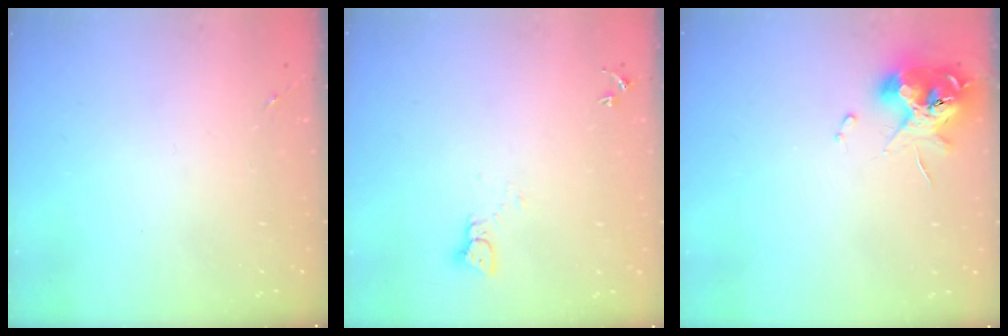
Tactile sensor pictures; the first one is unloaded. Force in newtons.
{"total": 2.1, "press": 2.1, "slide": 0.2}
{"total": 11.3, "press": 11.2, "slide": 1.6}